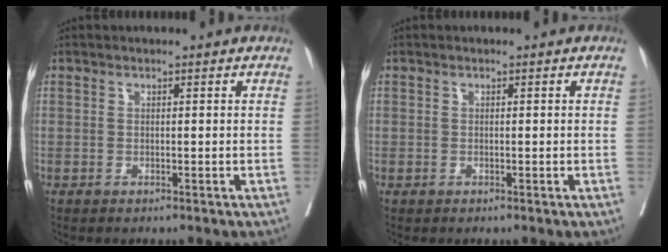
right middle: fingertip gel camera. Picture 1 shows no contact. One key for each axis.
{"total": 0.0}